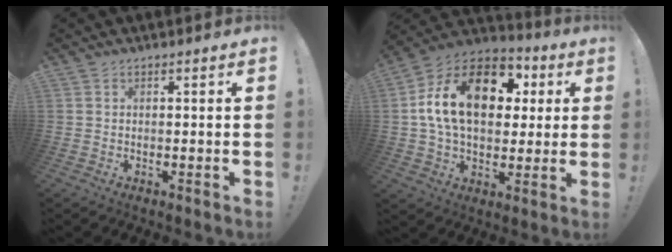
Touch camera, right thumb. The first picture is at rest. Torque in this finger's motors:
{"motor_torque": [0.67, 0.78, 1.62, 0.36, 0.57]}